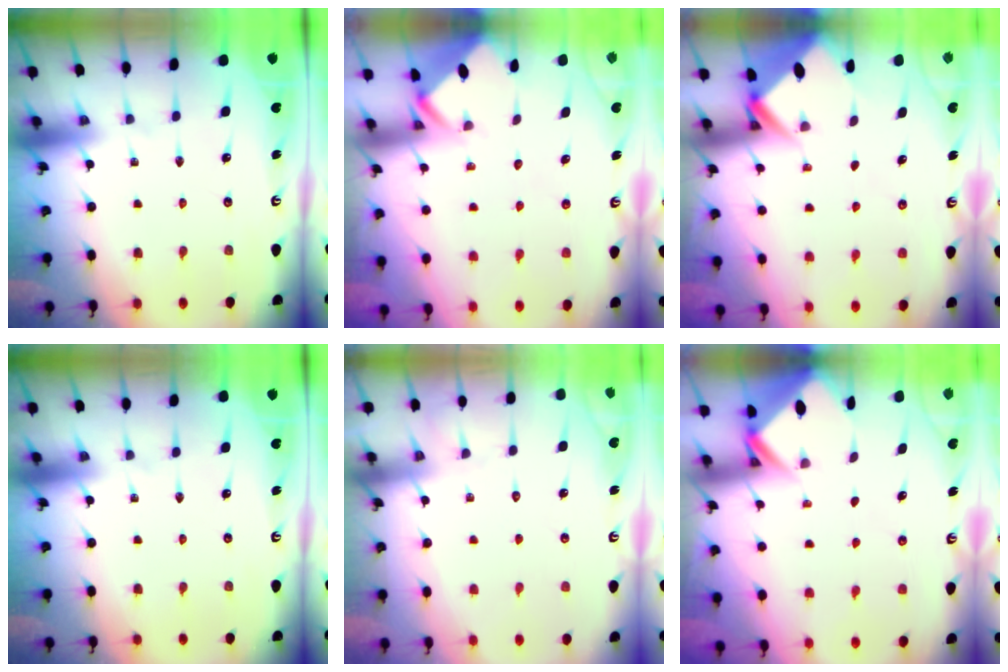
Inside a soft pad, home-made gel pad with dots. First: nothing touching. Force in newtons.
{"total": 3.4, "press": 3.4, "slide": 0.3}
{"total": 2.8, "press": 2.8, "slide": 0.1}
{"total": 0.0}
{"total": 5.5, "press": 5.5, "slide": 0.7}
{"total": 2.7, "press": 2.7, "slide": 0.2}